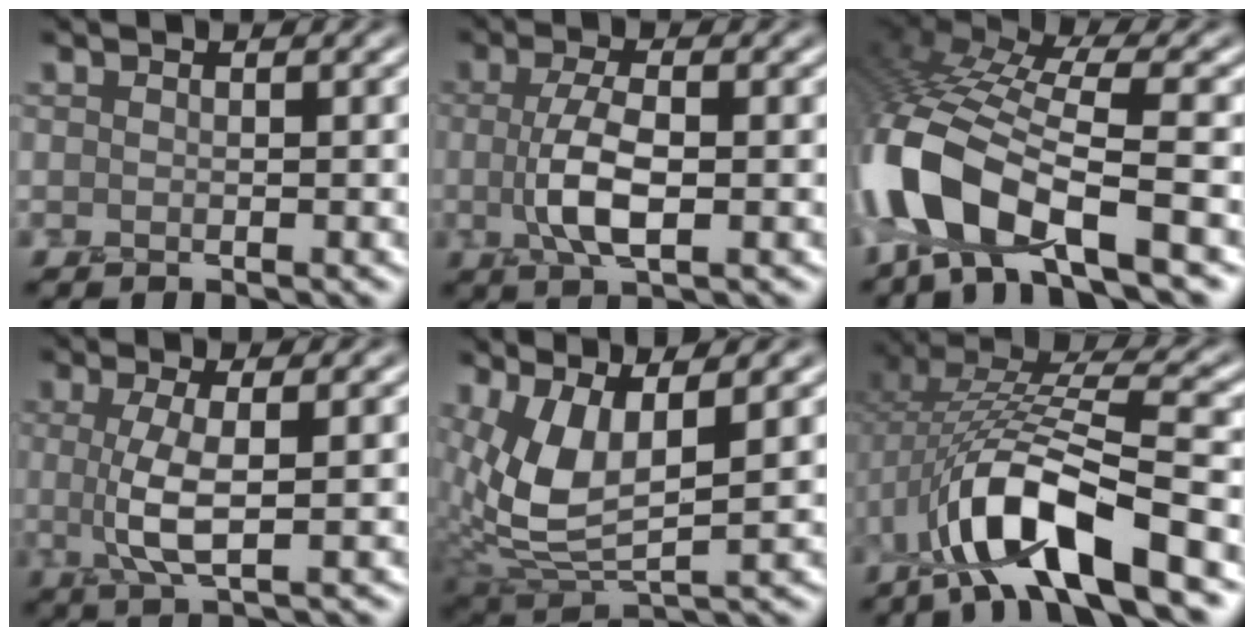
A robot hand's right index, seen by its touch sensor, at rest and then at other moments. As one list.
[{"total": 4.5, "force": [-0.3, 1.6, 4.2], "torque": [-0.096, -0.002, -0.009]}, {"total": 12.0, "force": [-5.4, 4.4, 9.8], "torque": [-0.208, 0.002, -0.113]}, {"total": 4.0, "force": [0.0, 1.0, 3.9], "torque": [-0.082, -0.003, 0.000]}, {"total": 7.1, "force": [1.8, 2.8, 6.2], "torque": [-0.149, -0.003, 0.036]}, {"total": 10.5, "force": [-5.3, 2.7, 8.7], "torque": [-0.163, 0.014, -0.100]}]